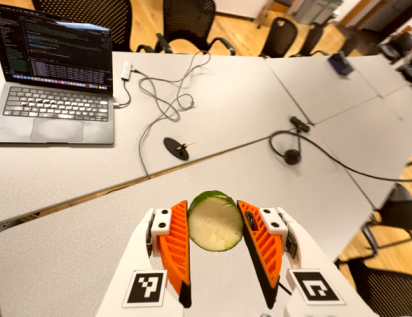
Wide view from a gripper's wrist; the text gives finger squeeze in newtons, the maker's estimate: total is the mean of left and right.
{"total": 8.7, "left": 8.8, "right": 8.6}